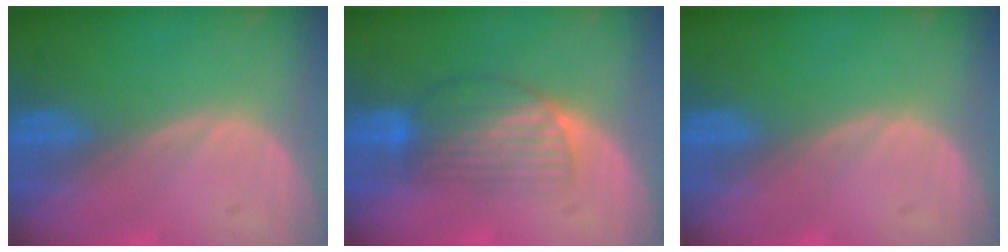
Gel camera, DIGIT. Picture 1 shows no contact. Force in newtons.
{"total": 6.6, "press": 5.8, "slide": 3.3}
{"total": 0.0}